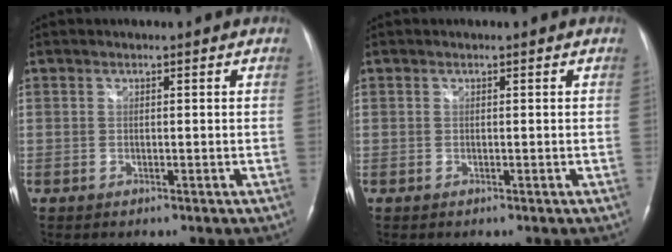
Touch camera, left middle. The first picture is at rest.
{"total": 0.0}